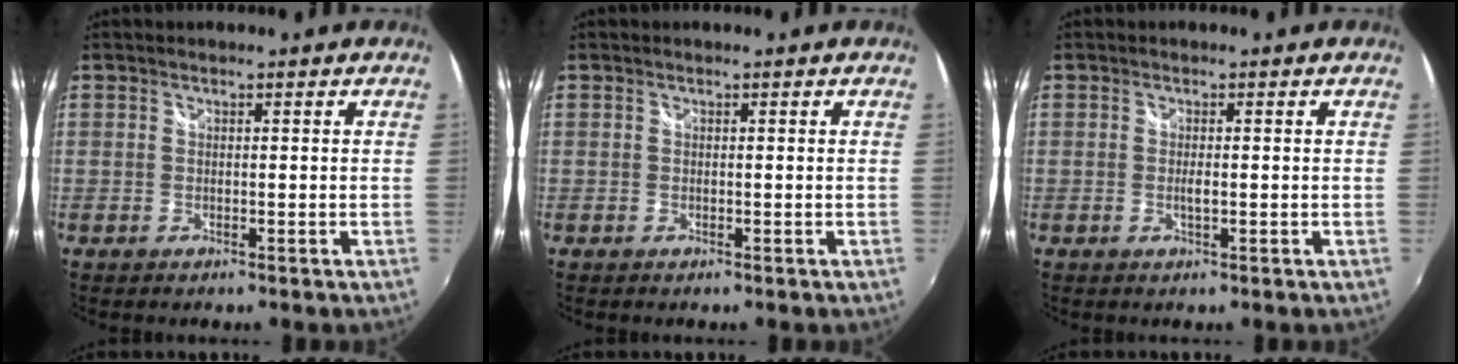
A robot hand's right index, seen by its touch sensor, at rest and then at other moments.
{"total": 0.0}
{"total": 1.3, "force": [-0.2, 0.3, 1.3], "torque": [-0.024, -0.004, -0.004]}